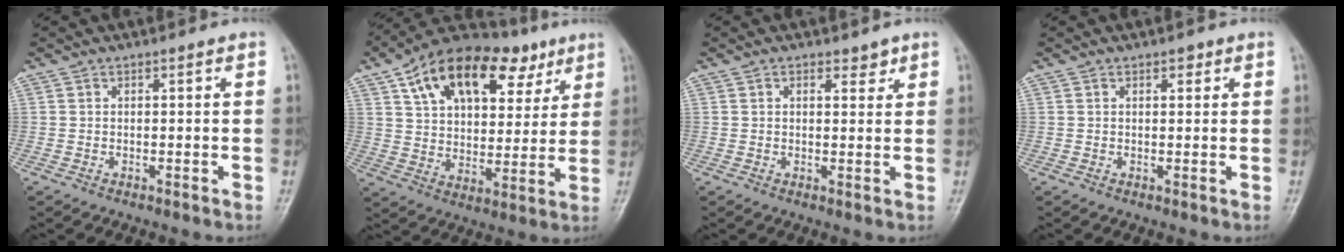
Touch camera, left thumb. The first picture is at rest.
{"total": 23.1, "force": [11.5, 13.1, 15.1], "torque": [-0.205, 0.004, 0.188]}
{"total": 2.4, "force": [1.5, 1.4, 1.3], "torque": [-0.003, -0.007, 0.020]}
{"total": 1.6, "force": [0.9, 0.9, 0.9], "torque": [0.000, -0.002, 0.010]}